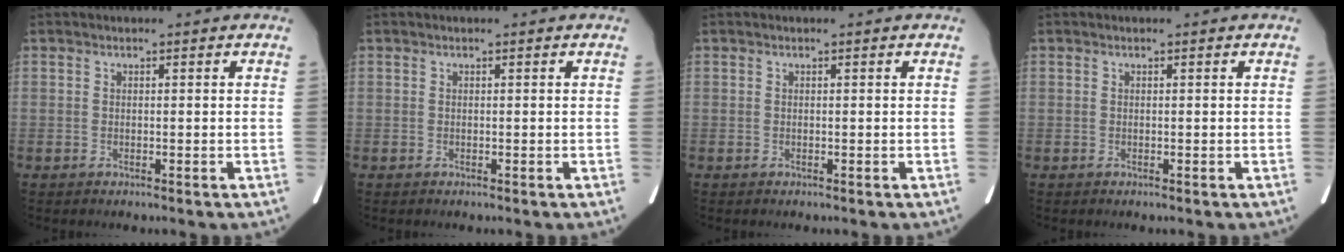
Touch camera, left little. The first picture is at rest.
{"total": 0.0}
{"total": 0.0}
{"total": 0.0}